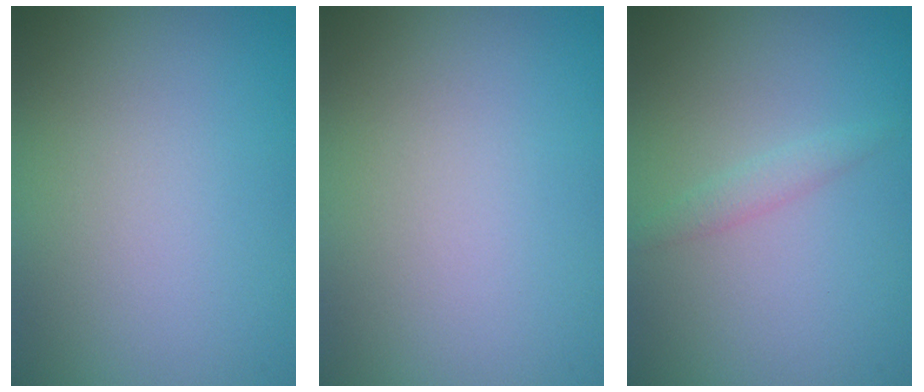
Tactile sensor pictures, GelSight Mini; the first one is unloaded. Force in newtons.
{"total": 0.0}
{"total": 1.2, "press": 1.2, "slide": 0.1}